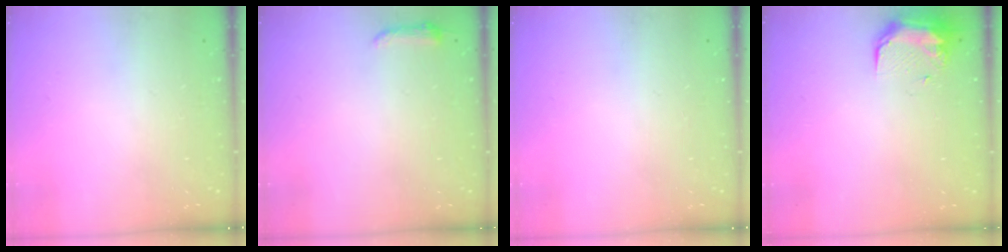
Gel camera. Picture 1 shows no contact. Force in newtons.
{"total": 3.7, "press": 3.7, "slide": 0.7}
{"total": 0.0}
{"total": 9.1, "press": 9.0, "slide": 1.5}